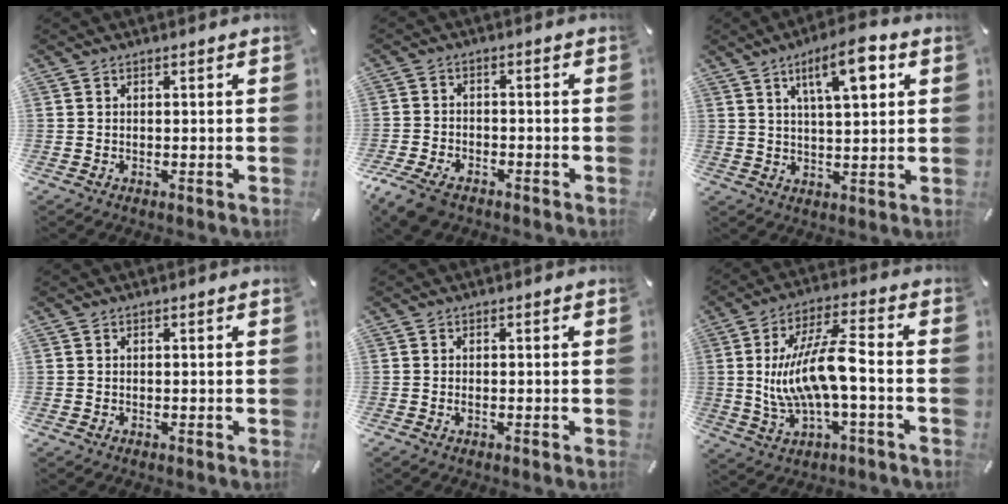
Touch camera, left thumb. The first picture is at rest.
{"total": 6.6, "force": [-4.5, 3.7, 3.1], "torque": [-0.076, 0.015, -0.087]}
{"total": 11.1, "force": [4.8, 3.8, 9.2], "torque": [-0.145, -0.005, 0.076]}
{"total": 0.0}
{"total": 1.0, "force": [-0.3, 0.4, 0.9], "torque": [-0.016, -0.003, -0.005]}
{"total": 15.4, "force": [-1.4, 4.7, 14.6], "torque": [-0.302, -0.002, -0.033]}